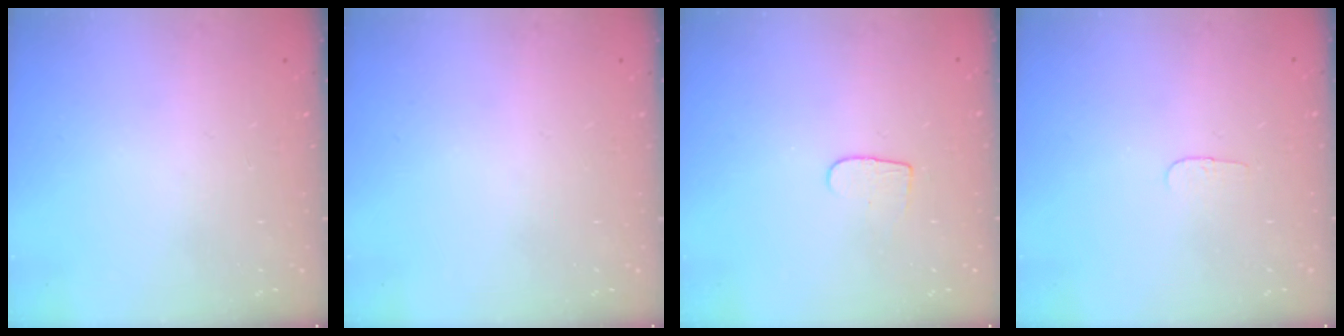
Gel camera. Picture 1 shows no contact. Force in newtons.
{"total": 0.0}
{"total": 4.3, "press": 4.2, "slide": 0.3}
{"total": 2.8, "press": 2.8, "slide": 0.3}